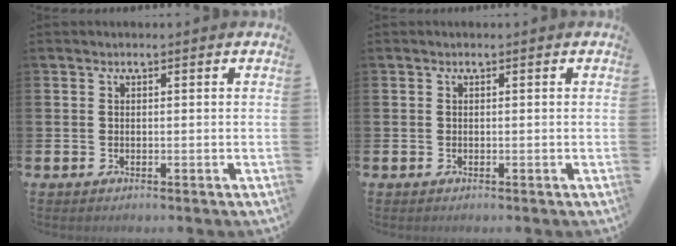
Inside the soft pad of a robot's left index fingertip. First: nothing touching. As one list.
[{"total": 0.0}]